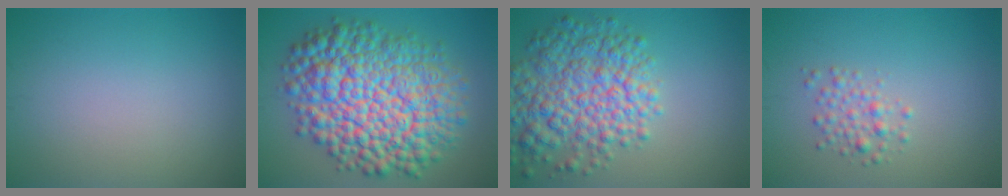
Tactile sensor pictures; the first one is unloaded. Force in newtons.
{"total": 14.5, "press": 14.5, "slide": 0.3}
{"total": 8.0, "press": 8.0, "slide": 0.2}
{"total": 1.9, "press": 1.9, "slide": 0.1}